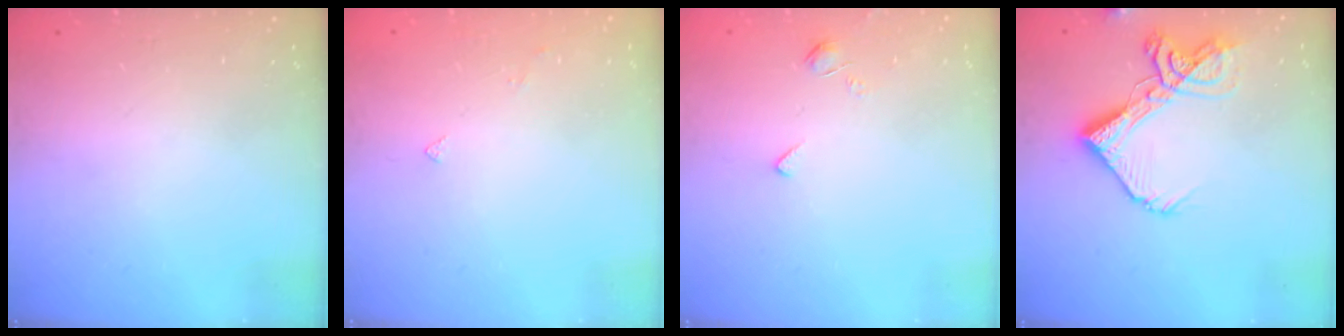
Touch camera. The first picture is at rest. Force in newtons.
{"total": 0.8, "press": 0.7, "slide": 0.4}
{"total": 2.0, "press": 2.0, "slide": 0.5}
{"total": 13.7, "press": 13.6, "slide": 1.6}